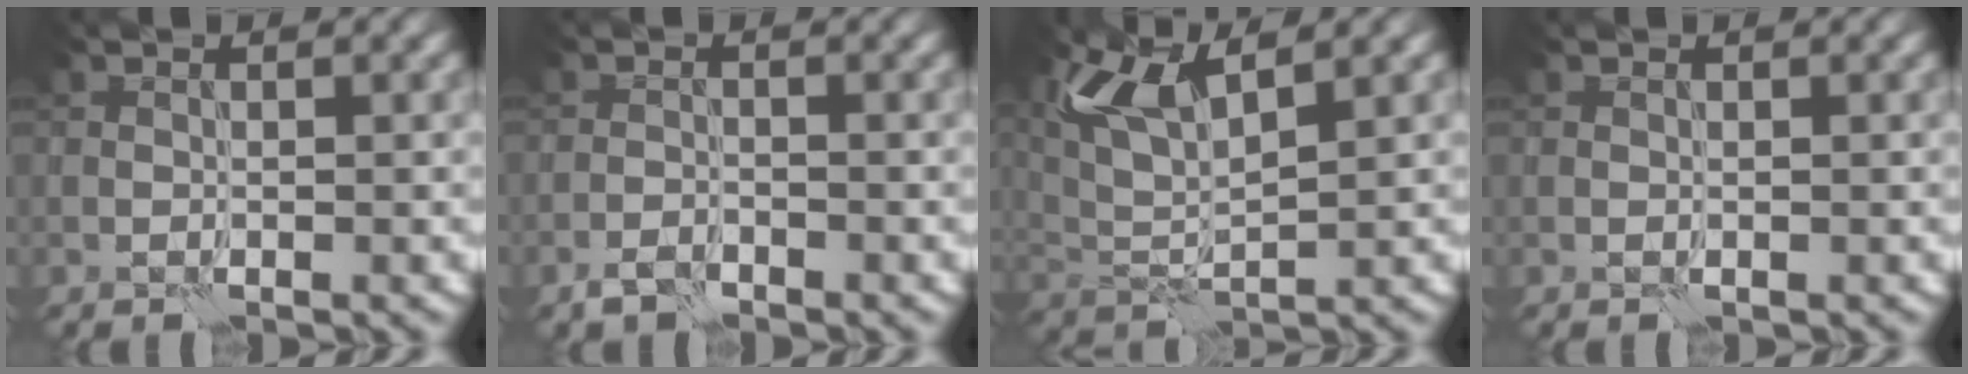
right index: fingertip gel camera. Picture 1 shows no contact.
{"total": 1.8, "force": [-1.5, 0.7, 0.8], "torque": [-0.014, 0.003, -0.032]}
{"total": 5.7, "force": [3.2, 1.8, 4.3], "torque": [-0.104, 0.005, 0.066]}
{"total": 0.0}